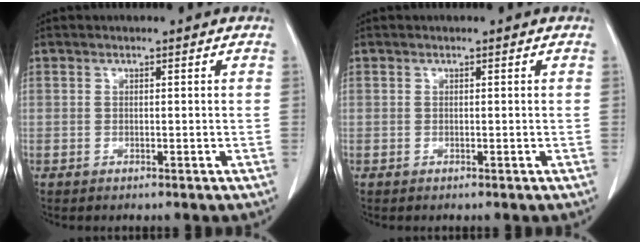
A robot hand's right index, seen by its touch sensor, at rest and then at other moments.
{"total": 0.0}